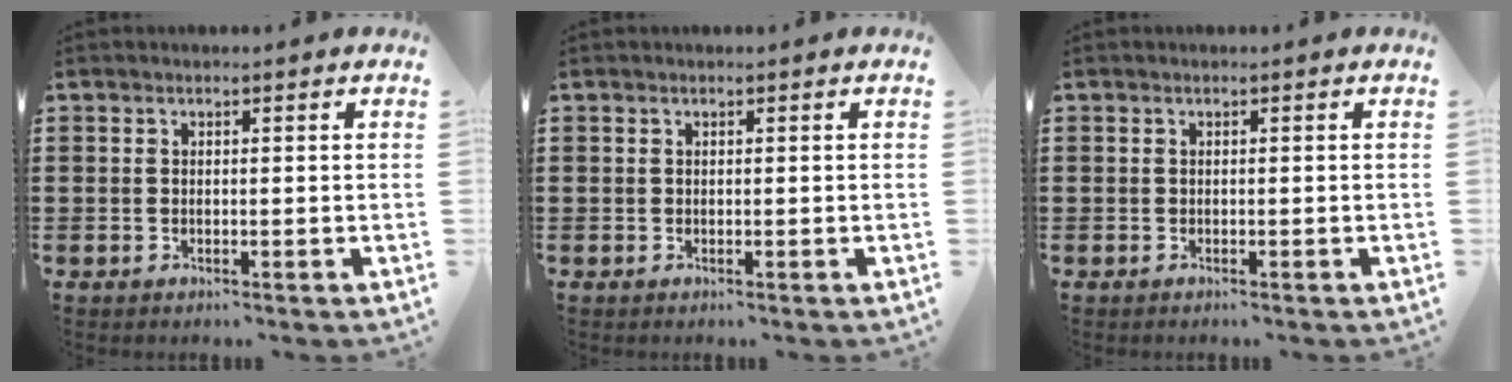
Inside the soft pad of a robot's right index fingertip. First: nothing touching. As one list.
[{"total": 0.0}, {"total": 0.0}]